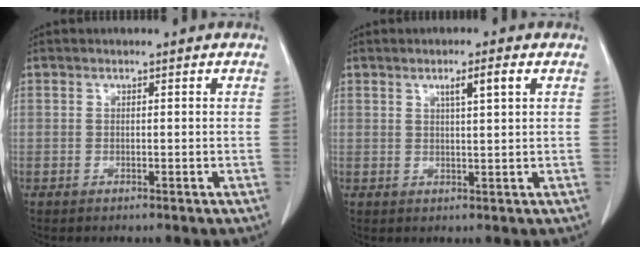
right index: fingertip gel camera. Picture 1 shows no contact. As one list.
[{"total": 3.6, "force": [1.6, 0.4, 3.2], "torque": [-0.055, 0.001, 0.028]}]